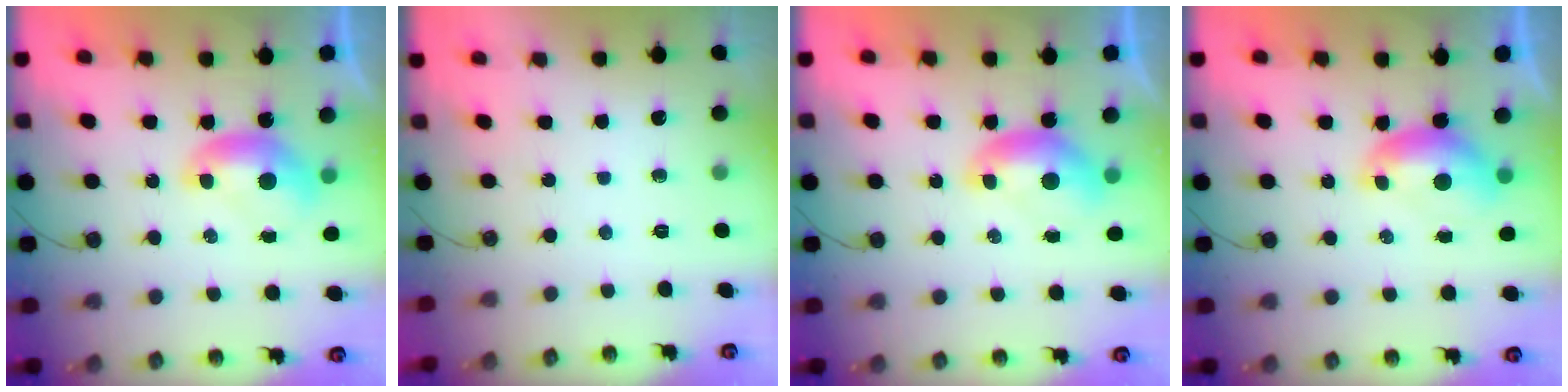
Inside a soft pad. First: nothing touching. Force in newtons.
{"total": 0.0}
{"total": 0.8, "press": 0.8, "slide": 0.2}
{"total": 0.0}